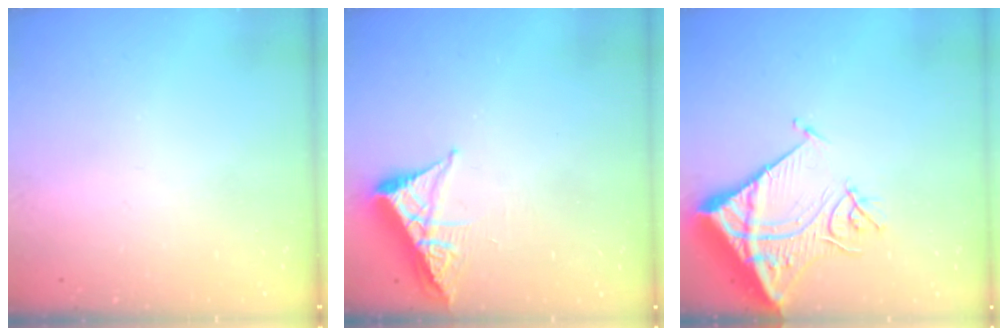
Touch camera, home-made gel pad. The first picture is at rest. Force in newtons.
{"total": 6.0, "press": 5.9, "slide": 0.8}
{"total": 13.5, "press": 13.4, "slide": 1.8}